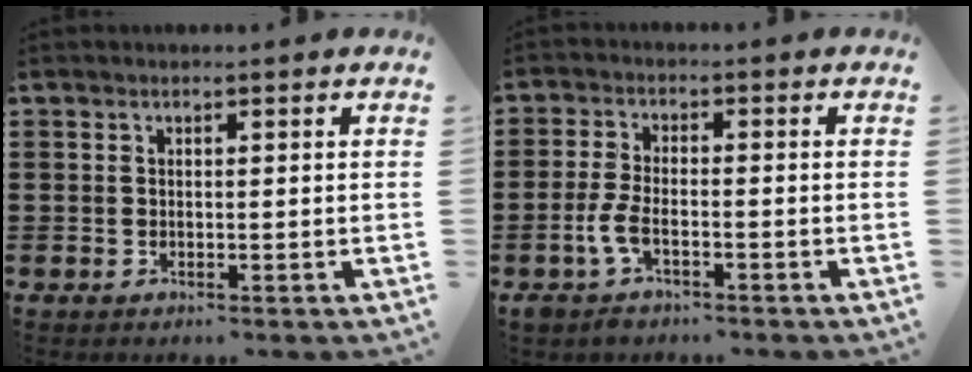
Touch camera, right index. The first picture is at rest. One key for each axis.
{"total": 4.4, "fx": -2.0, "fy": 1.6, "fz": 3.6, "tx": -0.091, "ty": -0.006, "tz": -0.043}